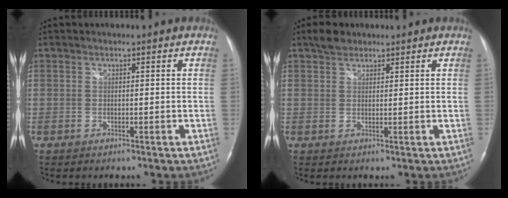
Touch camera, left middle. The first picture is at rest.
{"total": 2.6, "force": [2.1, 1.4, 0.8], "torque": [-0.018, 0.011, 0.035]}